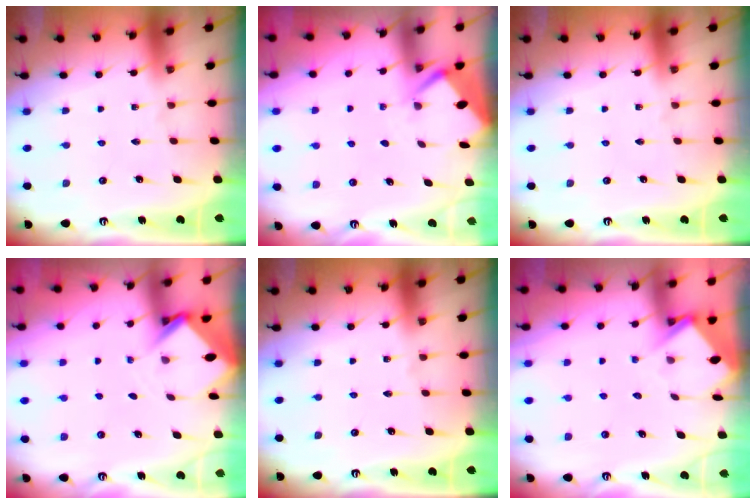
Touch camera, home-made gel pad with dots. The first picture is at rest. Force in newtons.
{"total": 2.6, "press": 2.6, "slide": 0.4}
{"total": 0.0}
{"total": 2.9, "press": 2.9, "slide": 0.2}
{"total": 0.0}
{"total": 3.9, "press": 3.9, "slide": 0.3}